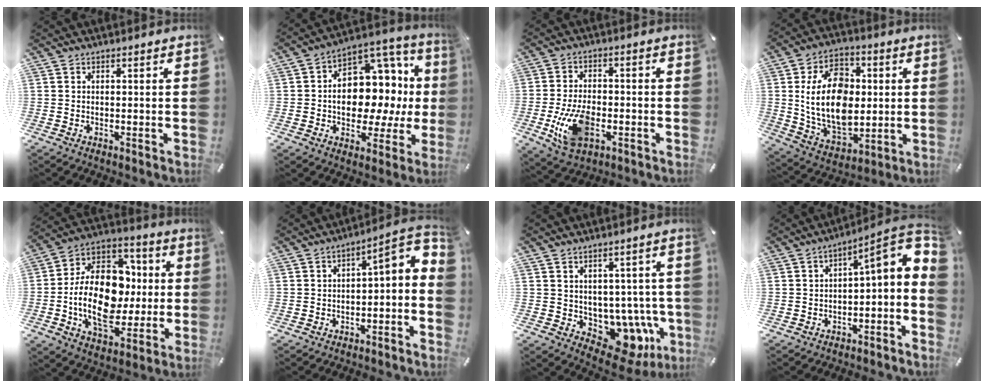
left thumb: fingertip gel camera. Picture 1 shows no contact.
{"total": 15.0, "force": [0.0, 11.2, 10.0], "torque": [-0.132, -0.026, 0.004]}
{"total": 11.3, "force": [-3.1, 7.1, 8.3], "torque": [-0.173, 0.002, -0.056]}
{"total": 18.6, "force": [1.2, 13.6, 12.6], "torque": [-0.242, 0.003, 0.021]}
{"total": 21.0, "force": [-1.6, 15.0, 14.7], "torque": [-0.278, -0.004, -0.022]}
{"total": 6.1, "force": [-0.2, 2.8, 5.4], "torque": [-0.065, -0.017, -0.015]}
{"total": 9.5, "force": [-1.5, 7.5, 5.7], "torque": [-0.051, -0.020, -0.008]}
{"total": 9.2, "force": [1.3, 3.1, 8.6], "torque": [-0.106, -0.023, 0.011]}